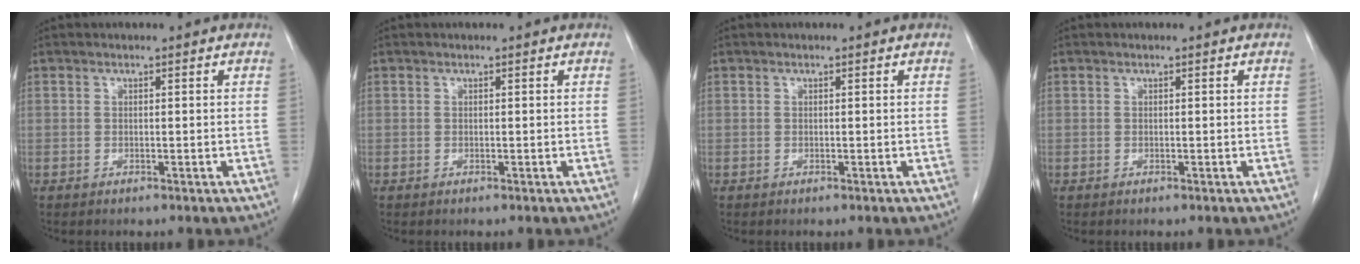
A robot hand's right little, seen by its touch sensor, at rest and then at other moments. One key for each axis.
{"total": 0.0}
{"total": 0.0}
{"total": 0.0}